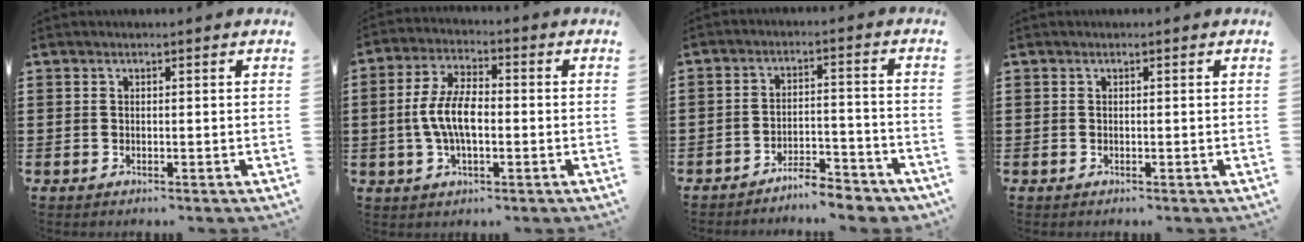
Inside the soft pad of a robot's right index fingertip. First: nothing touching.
{"total": 7.6, "force": [-0.9, 3.4, 6.8], "torque": [-0.155, -0.003, -0.024]}
{"total": 5.0, "force": [-4.9, 0.4, 1.3], "torque": [-0.023, 0.007, -0.097]}
{"total": 0.0}